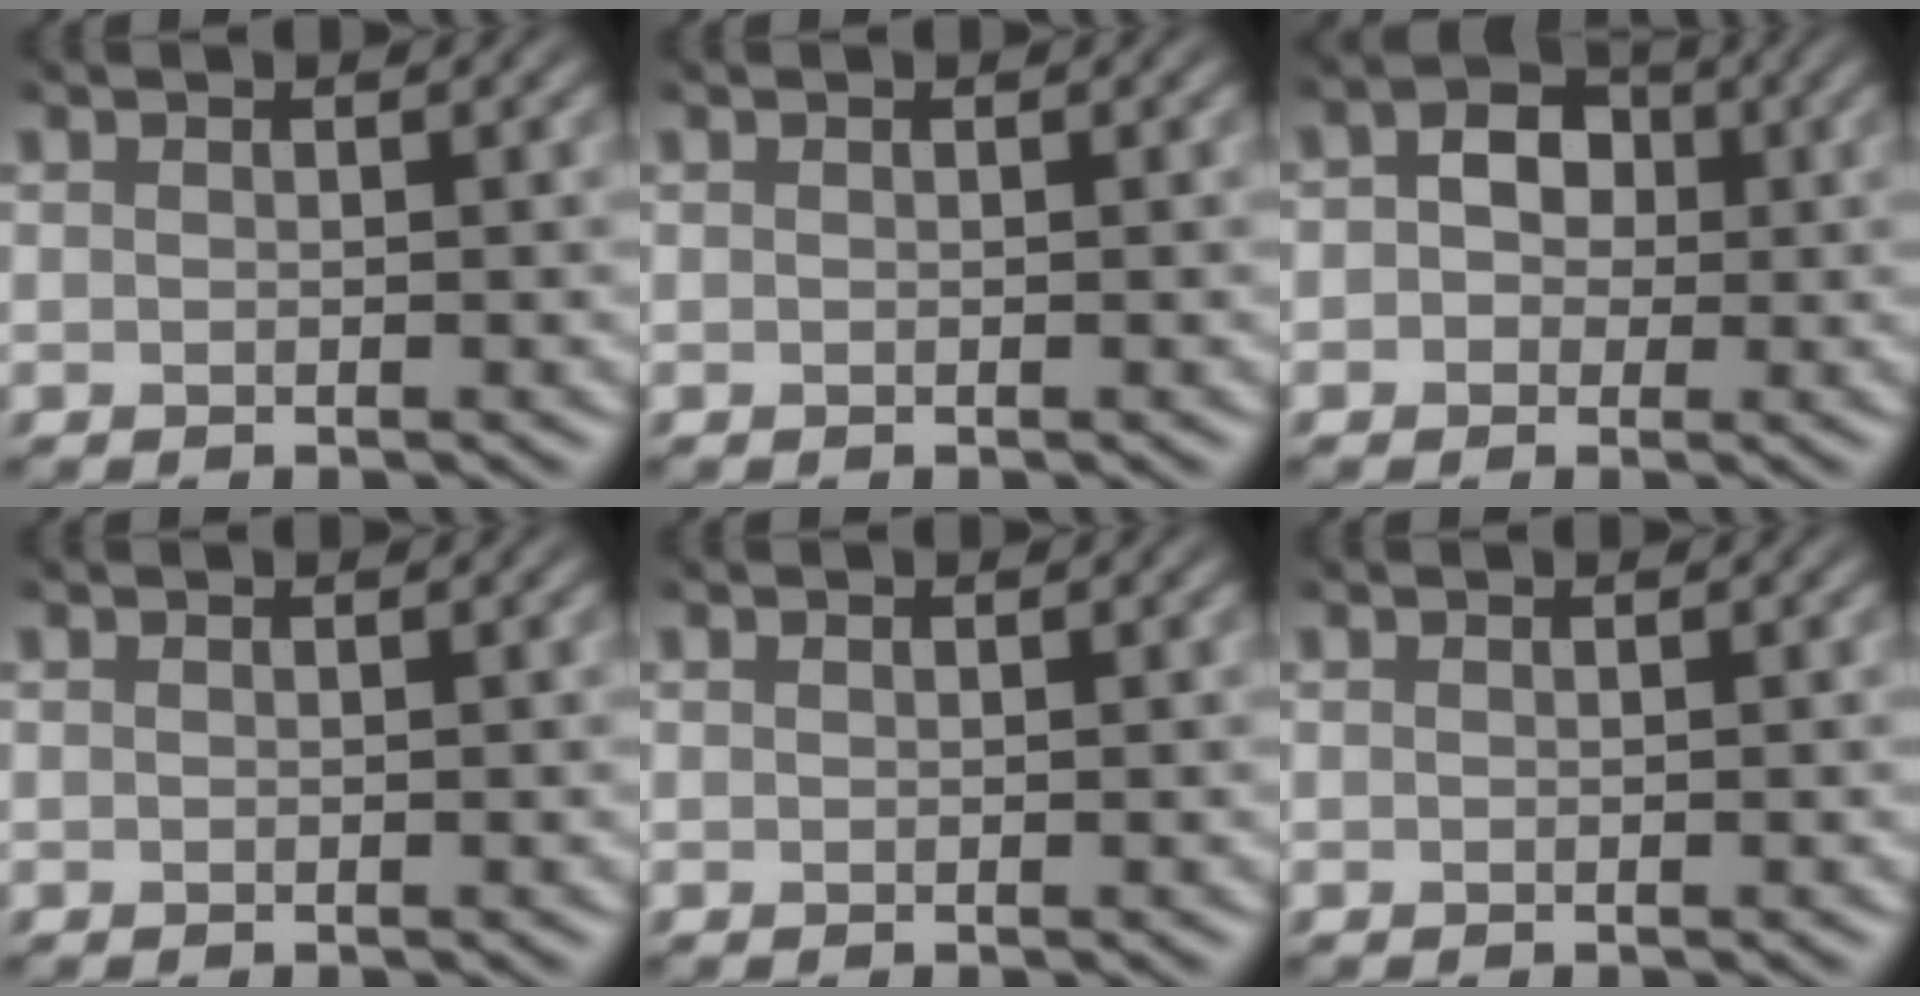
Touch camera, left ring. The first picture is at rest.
{"total": 0.0}
{"total": 2.3, "force": [-0.8, 2.1, 0.7], "torque": [-0.010, 0.007, -0.016]}
{"total": 0.0}
{"total": 0.6, "force": [-0.3, -0.4, -0.4], "torque": [-0.004, -0.002, 0.005]}
{"total": 0.0}